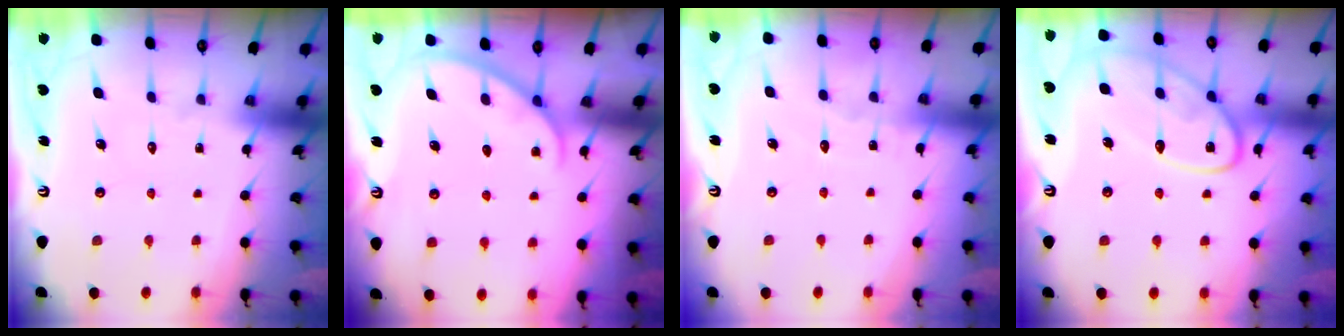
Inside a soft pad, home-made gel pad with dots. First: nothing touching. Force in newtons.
{"total": 1.8, "press": 1.8, "slide": 0.2}
{"total": 3.4, "press": 3.3, "slide": 0.4}
{"total": 13.5, "press": 13.4, "slide": 1.2}